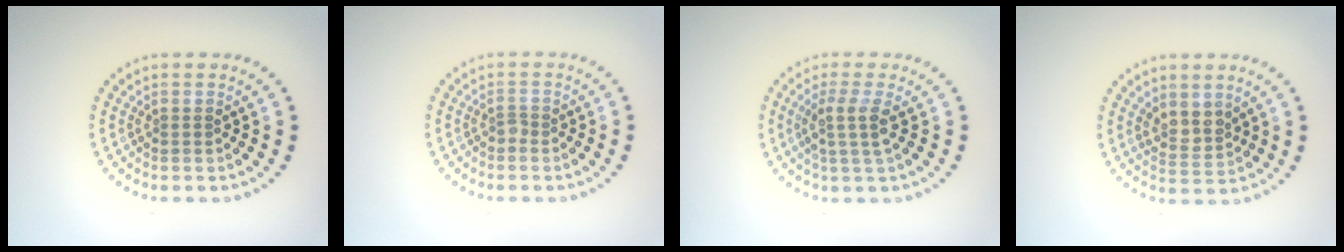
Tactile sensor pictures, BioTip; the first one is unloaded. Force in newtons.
{"total": 0.8, "press": 0.6, "slide": 0.6}
{"total": 2.6, "press": 2.1, "slide": 1.6}
{"total": 2.3, "press": 1.9, "slide": 1.3}